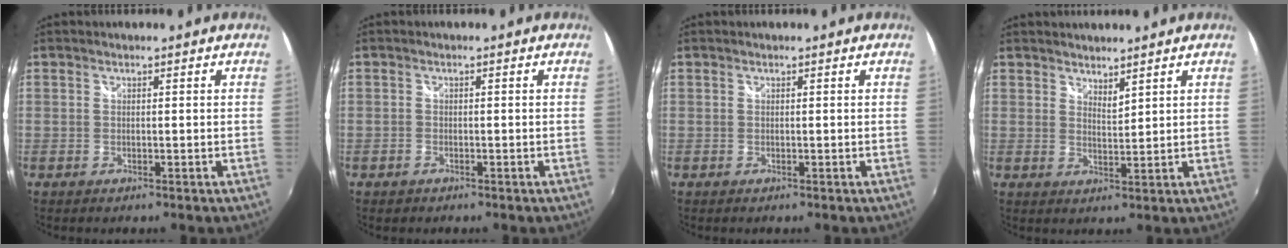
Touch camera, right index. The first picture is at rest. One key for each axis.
{"total": 1.3, "fx": -0.9, "fy": 0.9, "fz": 0.2, "tx": -0.007, "ty": 0.001, "tz": -0.013}
{"total": 0.0}
{"total": 2.6, "fx": 2.4, "fy": 0.5, "fz": 0.9, "tx": -0.013, "ty": 0.000, "tz": 0.041}